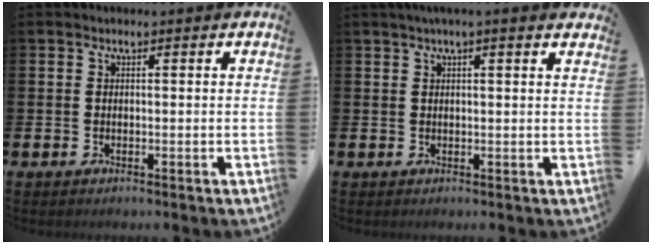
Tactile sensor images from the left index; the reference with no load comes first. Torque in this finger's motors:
{"motor_torque": [0.84, -1.30, 0.62, 0.21]}